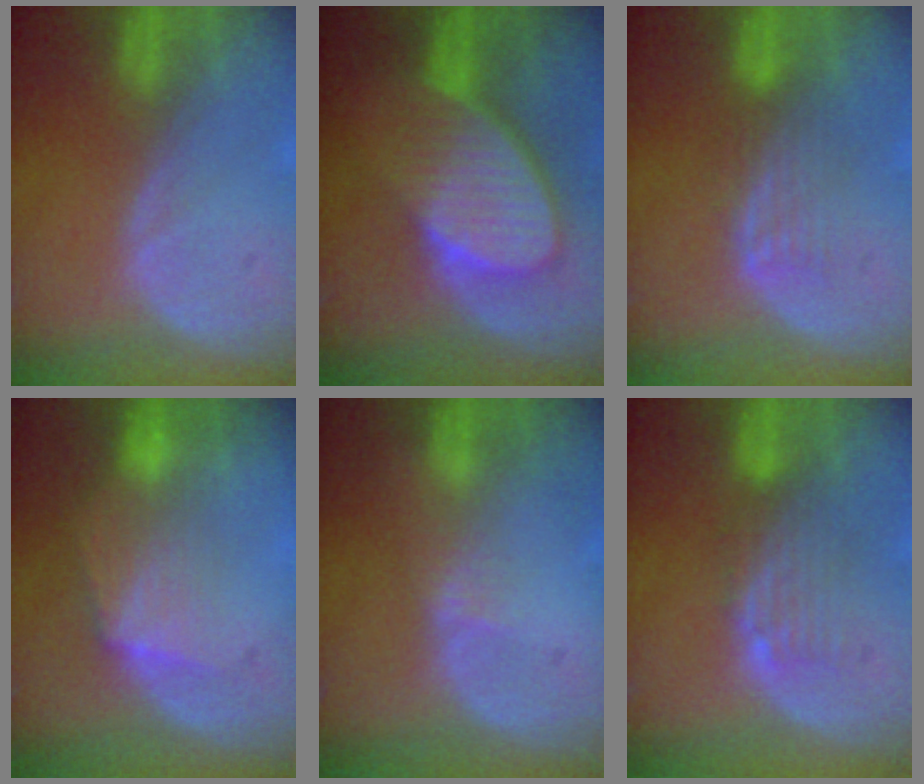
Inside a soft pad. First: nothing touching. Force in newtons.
{"total": 9.2, "press": 8.2, "slide": 4.1}
{"total": 4.3, "press": 3.7, "slide": 2.2}
{"total": 6.9, "press": 6.3, "slide": 2.9}
{"total": 1.4, "press": 1.1, "slide": 0.8}
{"total": 5.0, "press": 4.3, "slide": 2.6}